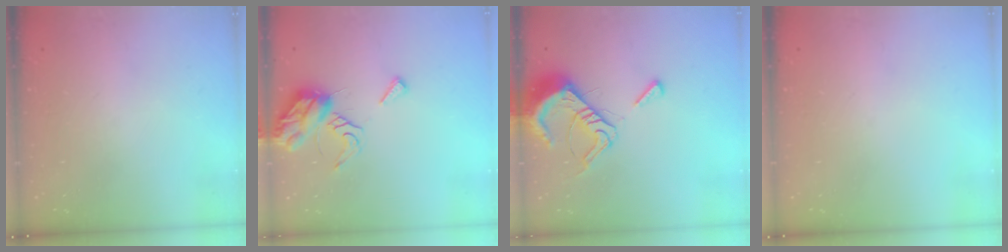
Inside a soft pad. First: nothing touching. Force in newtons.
{"total": 8.9, "press": 8.9, "slide": 0.1}
{"total": 11.5, "press": 11.4, "slide": 1.2}
{"total": 0.0}